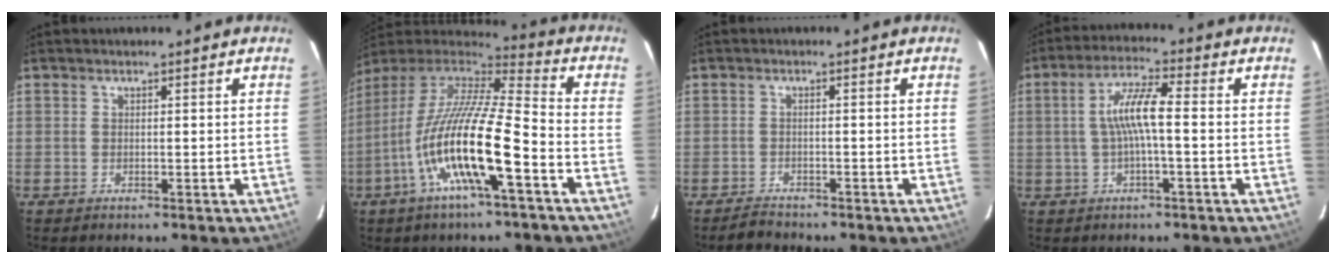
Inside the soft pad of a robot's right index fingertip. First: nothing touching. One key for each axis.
{"total": 19.4, "fx": -7.4, "fy": 3.0, "fz": 17.7, "tx": -0.318, "ty": -0.029, "tz": -0.148}
{"total": 2.4, "fx": -2.3, "fy": 0.8, "fz": 0.3, "tx": -0.016, "ty": 0.002, "tz": -0.041}
{"total": 7.0, "fx": -0.4, "fy": 0.9, "fz": 6.9, "tx": -0.141, "ty": 0.012, "tz": -0.007}